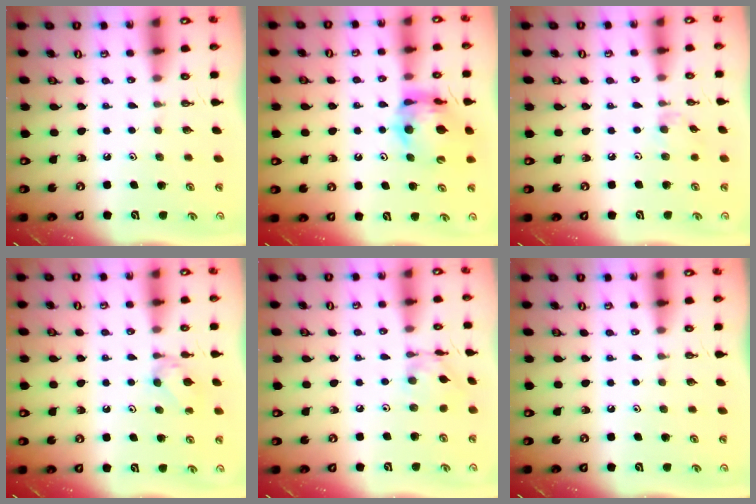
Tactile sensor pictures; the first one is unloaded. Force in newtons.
{"total": 12.9, "press": 12.8, "slide": 1.3}
{"total": 4.5, "press": 4.4, "slide": 0.6}
{"total": 4.5, "press": 4.5, "slide": 0.5}
{"total": 6.5, "press": 6.5, "slide": 0.4}
{"total": 0.0}